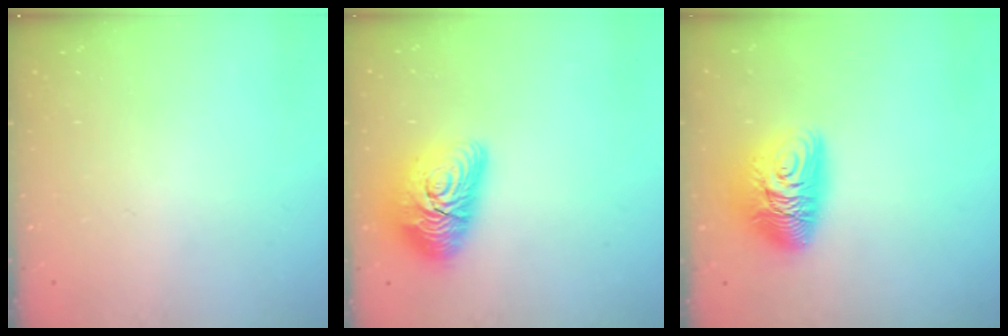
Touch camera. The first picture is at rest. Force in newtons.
{"total": 15.1, "press": 15.1, "slide": 0.8}
{"total": 9.9, "press": 9.9, "slide": 0.9}